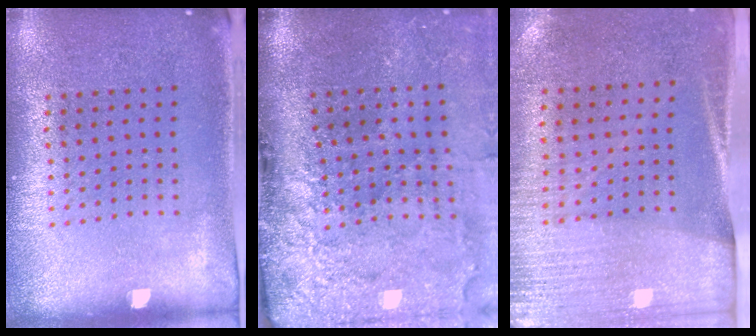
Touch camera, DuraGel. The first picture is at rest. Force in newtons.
{"total": 4.7, "press": 3.6, "slide": 3.1}
{"total": 2.9, "press": 2.6, "slide": 1.3}